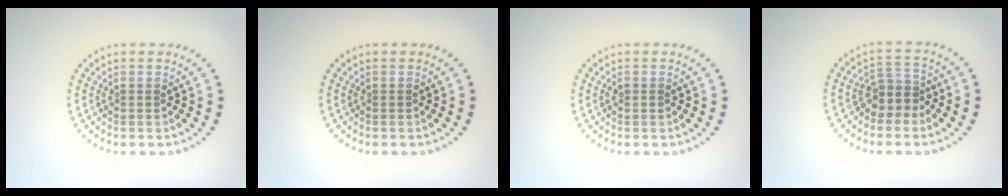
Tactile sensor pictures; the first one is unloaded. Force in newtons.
{"total": 0.0}
{"total": 0.8, "press": 0.8, "slide": 0.1}
{"total": 2.7, "press": 2.2, "slide": 1.5}